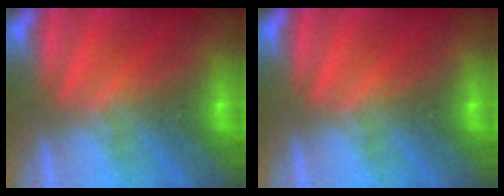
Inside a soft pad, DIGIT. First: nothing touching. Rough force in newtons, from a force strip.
{"total": 0.0}